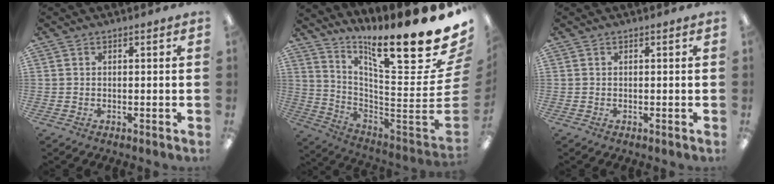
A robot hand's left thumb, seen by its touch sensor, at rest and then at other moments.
{"total": 23.0, "force": [16.0, 4.0, 16.0], "torque": [-0.238, -0.126, 0.252]}
{"total": 0.0}